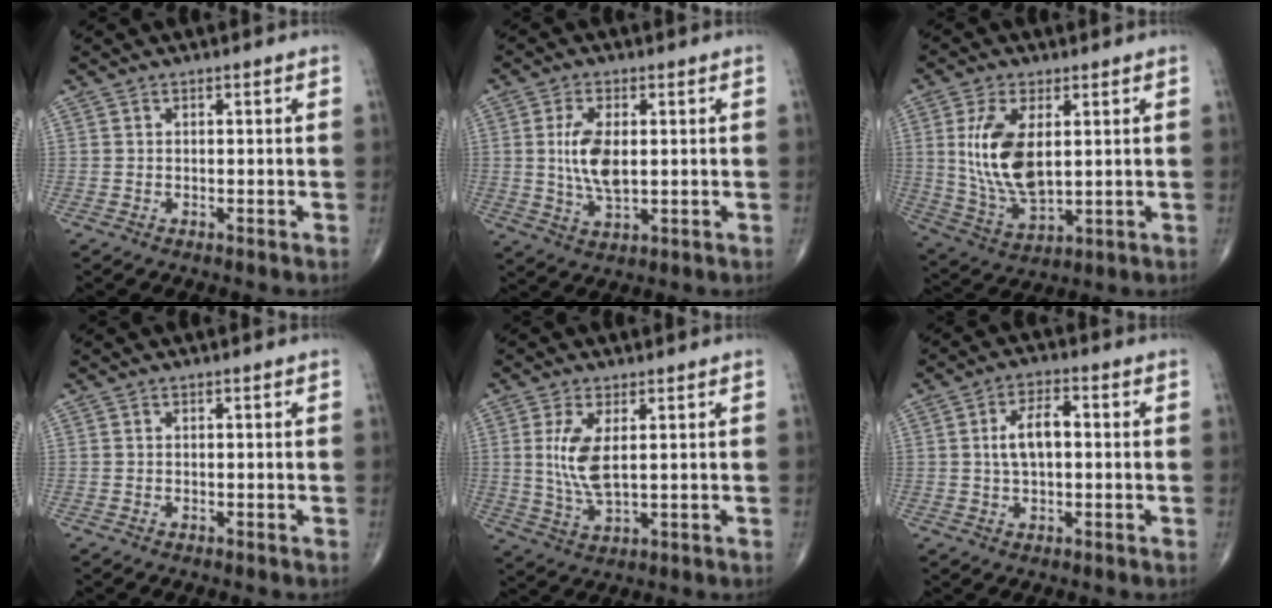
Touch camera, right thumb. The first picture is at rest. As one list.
[{"total": 8.1, "force": [0.8, 3.8, 7.1], "torque": [-0.139, -0.010, 0.018]}, {"total": 13.4, "force": [2.5, 6.7, 11.3], "torque": [-0.219, -0.018, 0.060]}, {"total": 0.0}, {"total": 7.4, "force": [1.5, 2.8, 6.7], "torque": [-0.146, -0.015, 0.037]}, {"total": 6.5, "force": [0.5, 3.2, 5.6], "torque": [-0.104, 0.014, 0.003]}]